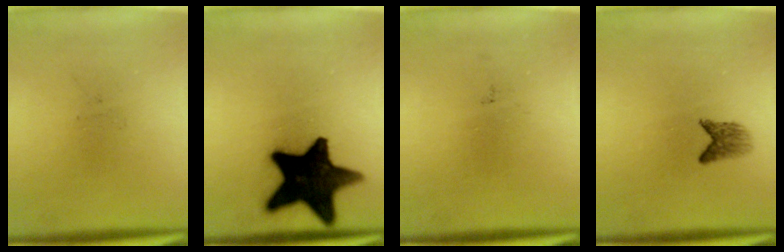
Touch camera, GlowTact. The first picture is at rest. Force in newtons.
{"total": 18.7}
{"total": 0.0}
{"total": 2.3}